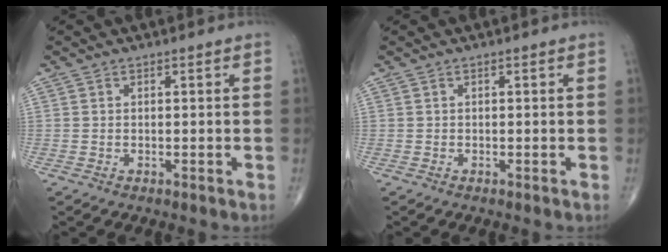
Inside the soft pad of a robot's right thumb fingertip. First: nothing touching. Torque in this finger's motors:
{"motor_torque": [-0.22, 0.01, -0.15, 0.01, -0.02]}